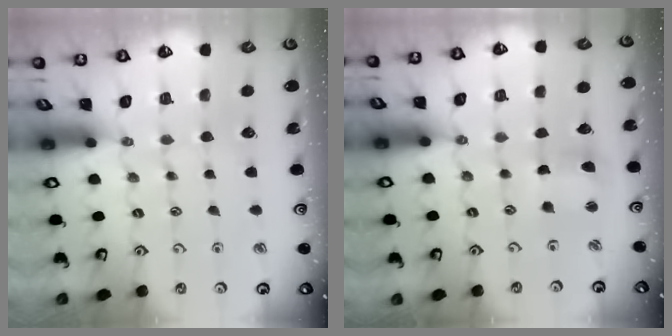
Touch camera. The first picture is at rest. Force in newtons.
{"total": 4.4, "press": 4.4, "slide": 0.5}